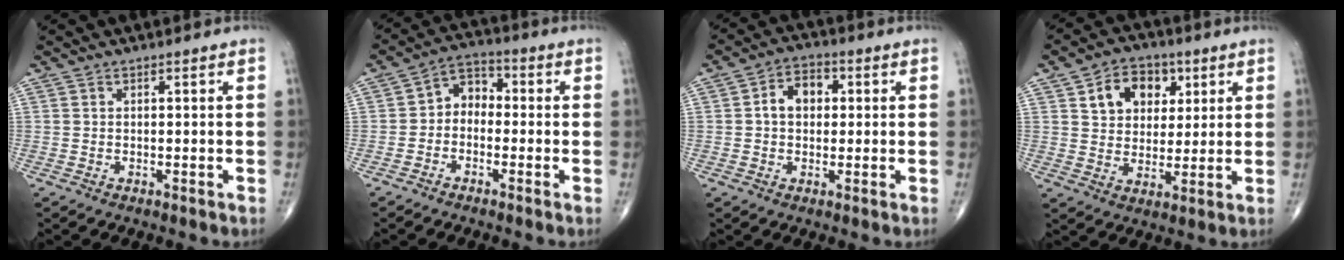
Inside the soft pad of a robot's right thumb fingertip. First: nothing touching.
{"total": 5.6, "force": [-1.0, 4.3, 3.4], "torque": [-0.033, 0.028, -0.037]}
{"total": 6.2, "force": [0.7, 4.5, 4.2], "torque": [-0.052, 0.016, 0.005]}
{"total": 10.3, "force": [4.0, 7.6, 5.6], "torque": [-0.049, -0.011, 0.066]}